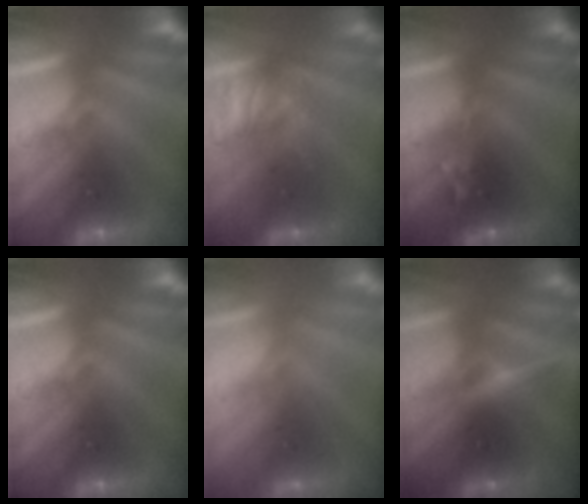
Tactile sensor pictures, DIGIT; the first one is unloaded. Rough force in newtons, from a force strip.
{"total": 7.5}
{"total": 2.5}
{"total": 0.0}
{"total": 2.5}
{"total": 2.3}